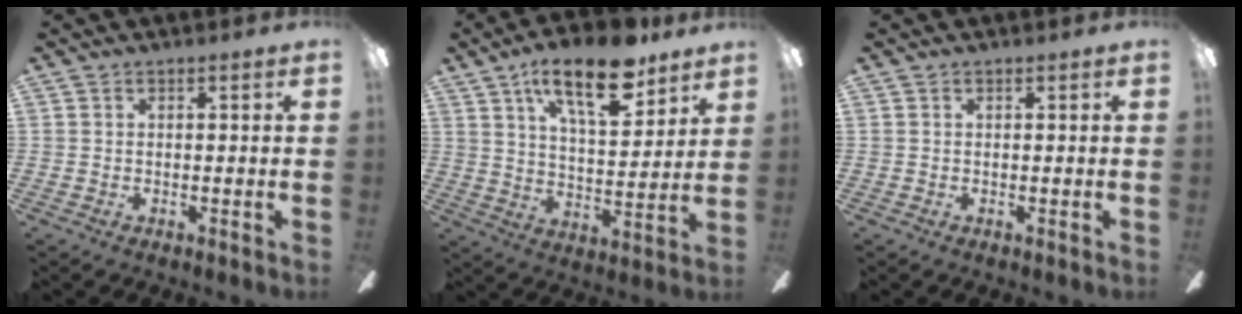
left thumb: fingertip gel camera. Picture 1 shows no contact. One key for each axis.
{"total": 17.7, "fx": 11.2, "fy": 6.8, "fz": 11.9, "tx": -0.194, "ty": -0.045, "tz": 0.184}
{"total": 0.0}